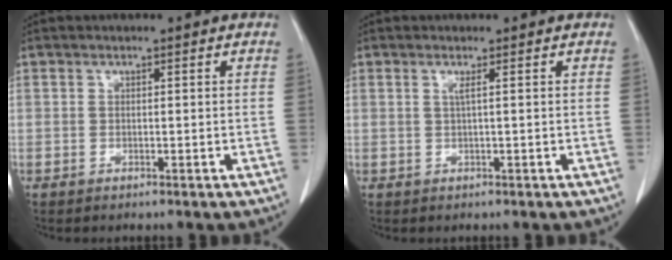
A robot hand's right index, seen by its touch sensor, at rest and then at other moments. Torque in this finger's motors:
{"motor_torque": [0.09, -0.02, 0.06, 0.01]}